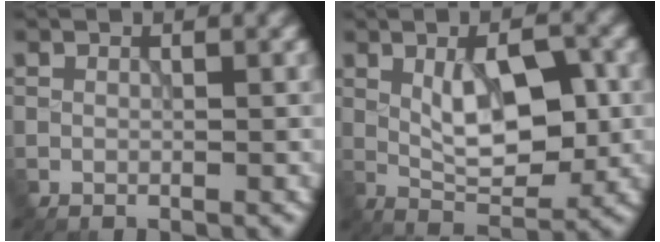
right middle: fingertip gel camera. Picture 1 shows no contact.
{"total": 6.5, "force": [0.5, 2.7, 5.9], "torque": [-0.099, -0.002, 0.009]}